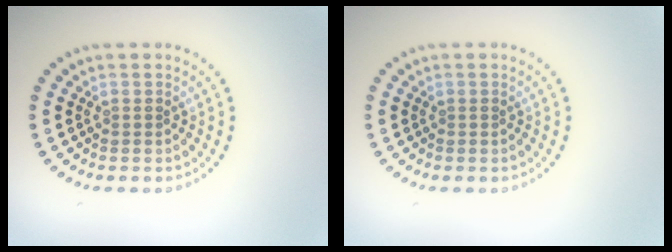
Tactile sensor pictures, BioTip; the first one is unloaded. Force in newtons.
{"total": 0.0}